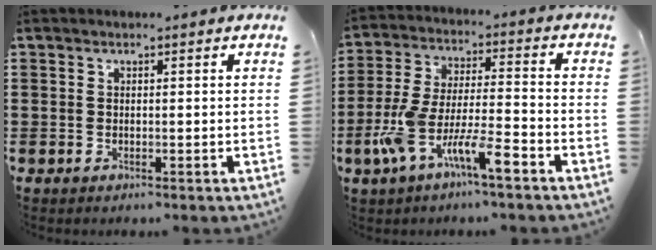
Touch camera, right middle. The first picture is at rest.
{"total": 10.6, "force": [-6.5, 2.1, 8.1], "torque": [-0.184, -0.006, -0.130]}